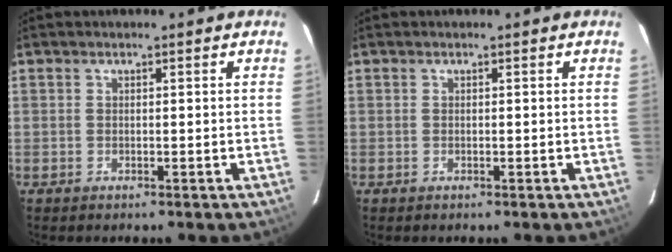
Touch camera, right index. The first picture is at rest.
{"total": 0.0}